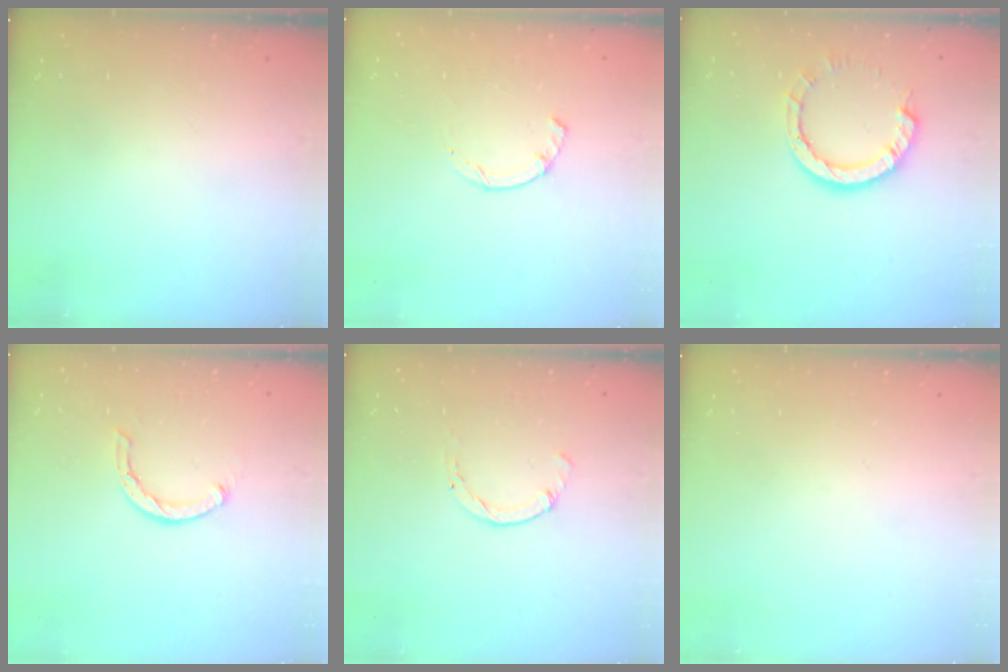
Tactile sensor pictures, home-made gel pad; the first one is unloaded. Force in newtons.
{"total": 1.9, "press": 1.9, "slide": 0.3}
{"total": 9.3, "press": 9.3, "slide": 1.0}
{"total": 3.6, "press": 3.5, "slide": 0.5}
{"total": 0.0}
{"total": 0.0}